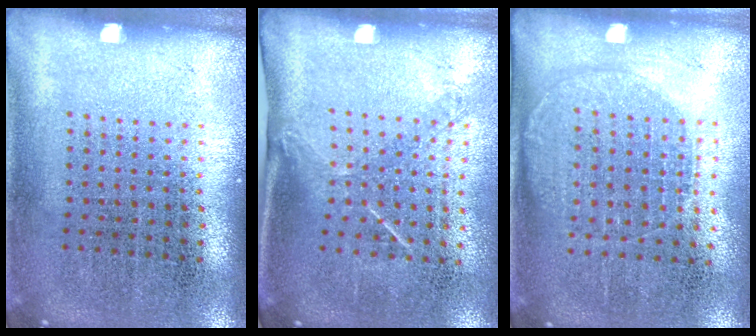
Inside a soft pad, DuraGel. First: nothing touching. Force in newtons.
{"total": 1.4, "press": 1.0, "slide": 1.1}
{"total": 1.4, "press": 1.2, "slide": 0.6}